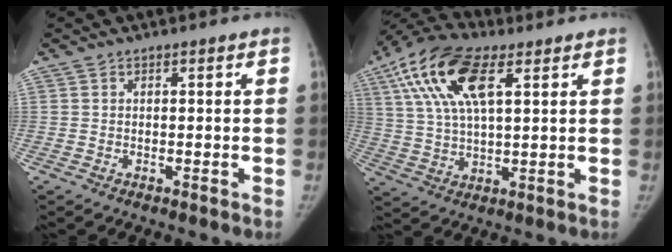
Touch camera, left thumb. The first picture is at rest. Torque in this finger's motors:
{"motor_torque": [0.44, 0.42, 1.83, -0.93, 0.26]}